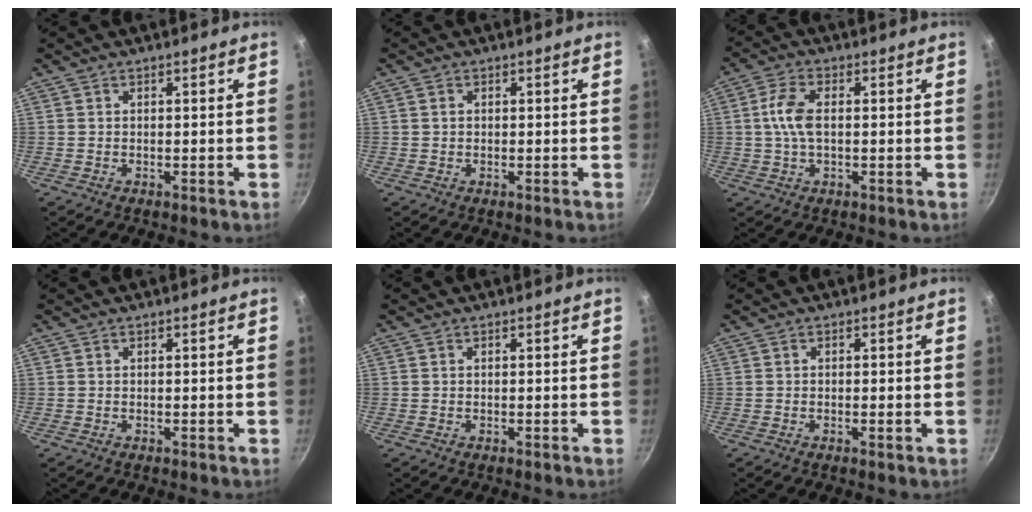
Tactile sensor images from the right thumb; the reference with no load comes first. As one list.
[{"total": 1.0, "force": [0.2, 0.9, 0.5], "torque": [-0.008, 0.004, 0.004]}, {"total": 6.3, "force": [0.4, 3.4, 5.3], "torque": [-0.110, 0.012, 0.001]}, {"total": 0.0}, {"total": 0.0}, {"total": 0.9, "force": [-0.3, 0.1, 0.8], "torque": [-0.019, 0.001, -0.006]}]